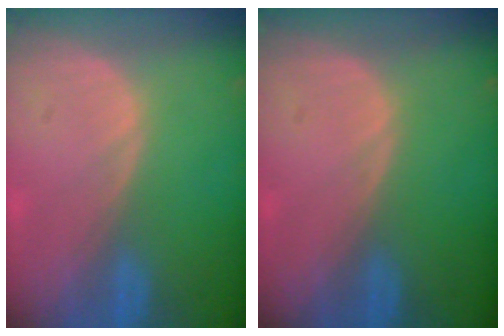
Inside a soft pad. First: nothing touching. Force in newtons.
{"total": 0.0}